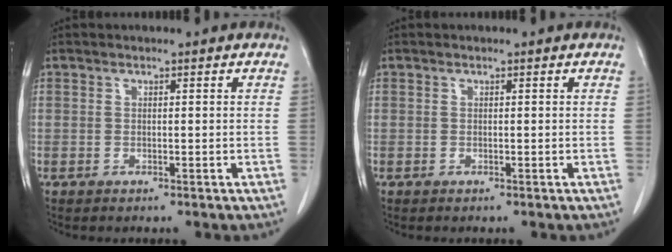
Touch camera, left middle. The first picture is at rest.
{"total": 0.0}